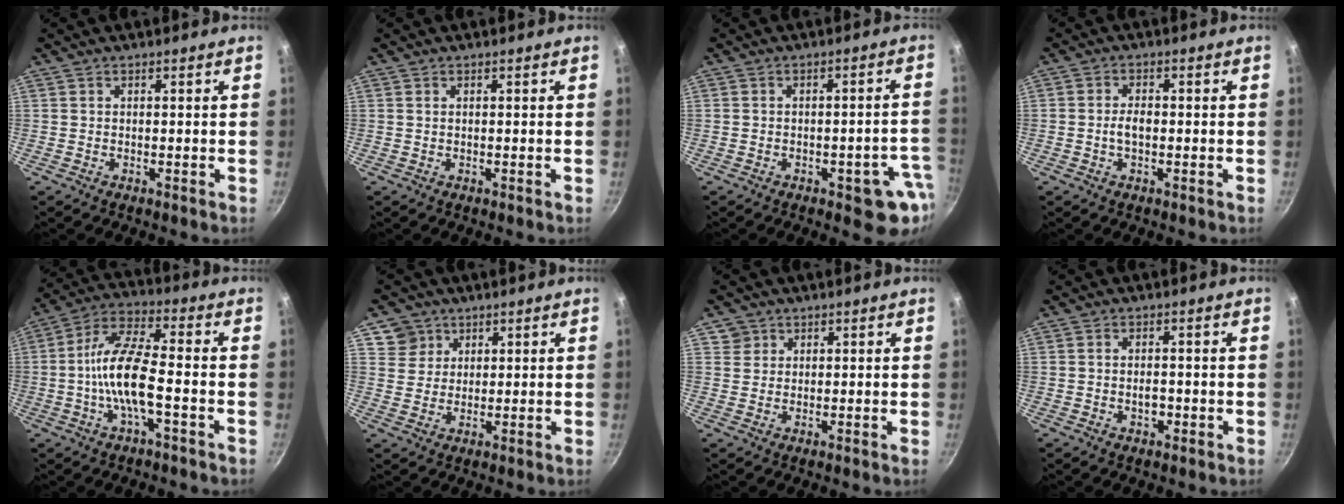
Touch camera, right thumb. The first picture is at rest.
{"total": 0.0}
{"total": 8.4, "force": [-3.2, 4.0, 6.7], "torque": [-0.027, 0.031, -0.035]}
{"total": 2.9, "force": [-0.5, 1.7, 2.3], "torque": [-0.040, 0.012, -0.012]}
{"total": 11.9, "force": [-2.8, 4.0, 10.9], "torque": [-0.214, 0.035, -0.067]}
{"total": 5.2, "force": [2.8, 4.4, 0.3], "torque": [0.030, 0.001, 0.050]}
{"total": 2.9, "force": [1.3, 2.6, 0.1], "torque": [0.021, 0.007, 0.020]}
{"total": 2.2, "force": [-0.6, 1.4, 1.6], "torque": [-0.020, 0.006, -0.008]}